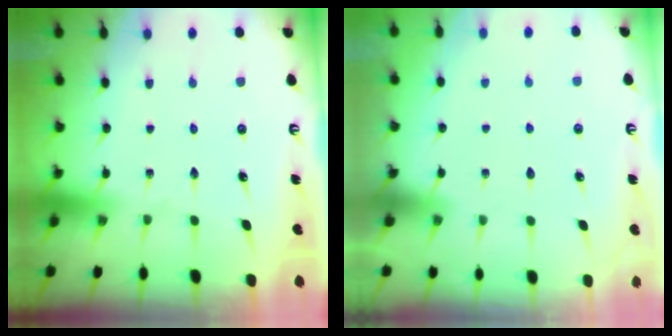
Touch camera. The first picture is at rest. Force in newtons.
{"total": 1.0, "press": 1.0, "slide": 0.0}